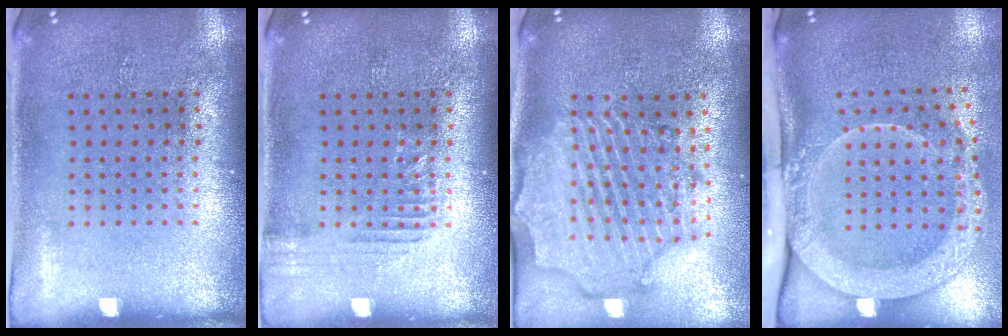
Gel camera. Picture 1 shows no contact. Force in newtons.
{"total": 1.2, "press": 1.2, "slide": 0.1}
{"total": 2.8, "press": 2.5, "slide": 1.3}
{"total": 3.0, "press": 2.1, "slide": 2.1}